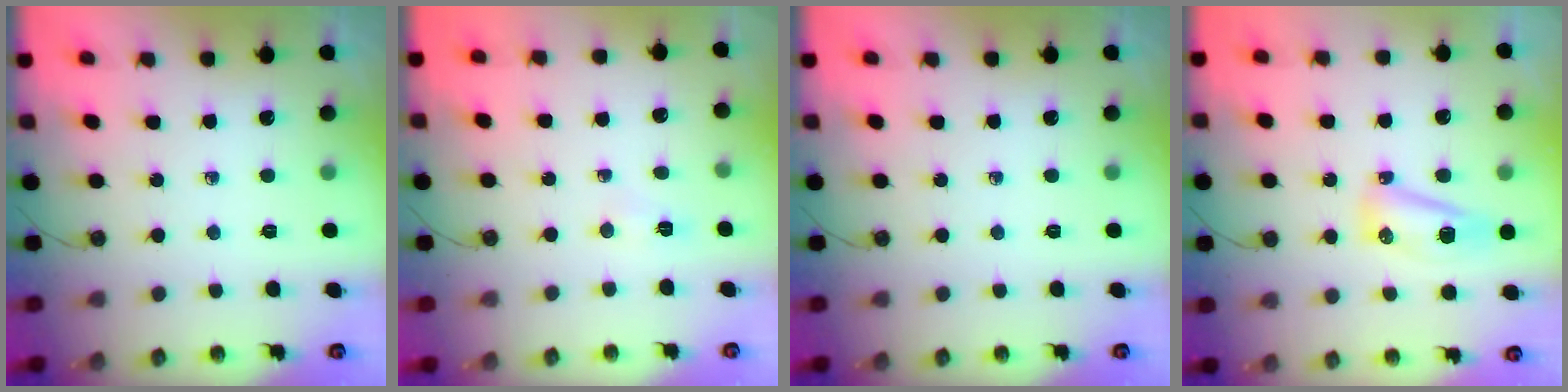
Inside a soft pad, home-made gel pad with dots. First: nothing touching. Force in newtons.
{"total": 2.6, "press": 2.1, "slide": 1.4}
{"total": 0.0}
{"total": 8.4, "press": 8.4, "slide": 0.9}